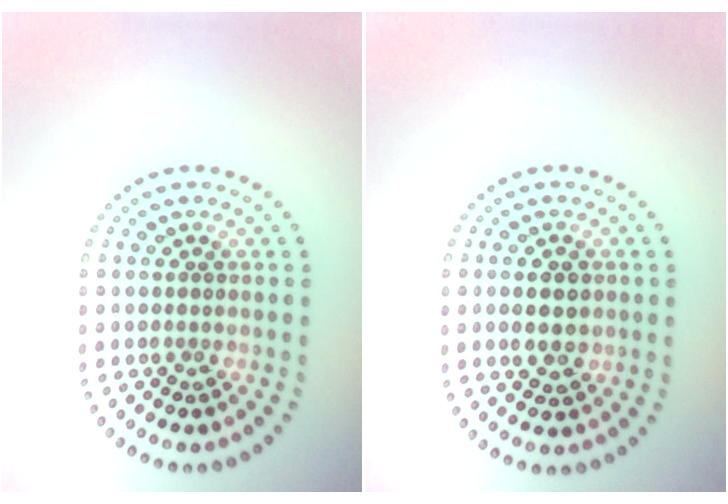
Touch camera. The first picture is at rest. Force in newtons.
{"total": 2.6, "press": 2.6, "slide": 0.0}